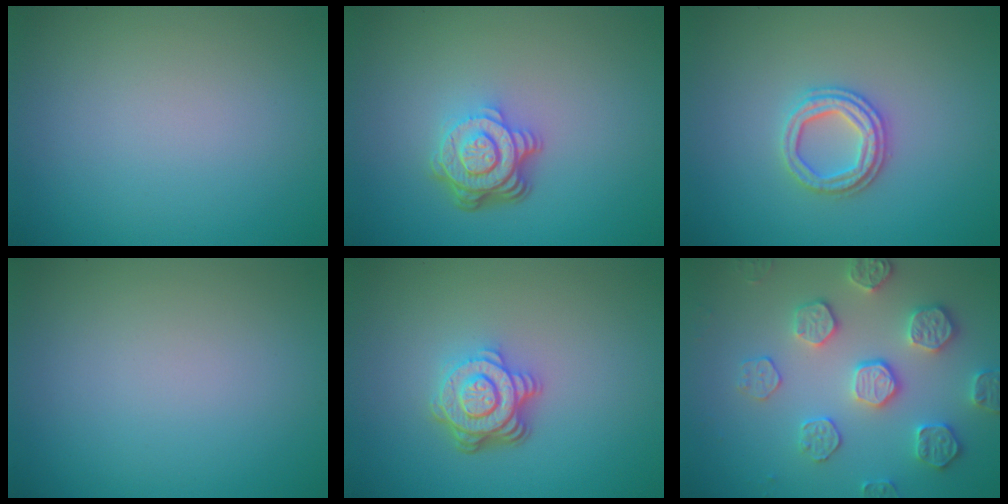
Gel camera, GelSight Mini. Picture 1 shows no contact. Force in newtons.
{"total": 4.9, "press": 3.5, "slide": 3.4}
{"total": 2.9, "press": 2.7, "slide": 1.0}
{"total": 0.0}
{"total": 4.7, "press": 3.4, "slide": 3.3}
{"total": 4.5, "press": 4.4, "slide": 0.8}